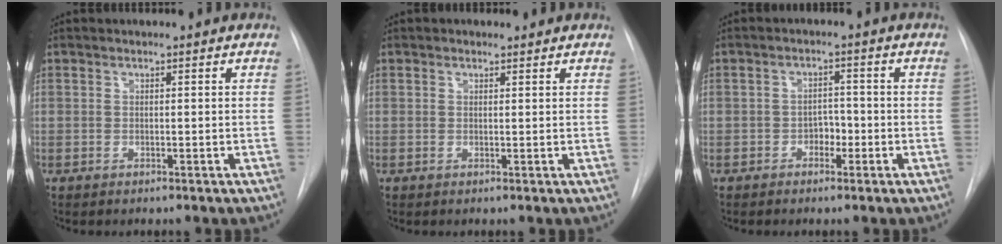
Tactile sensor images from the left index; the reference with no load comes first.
{"total": 0.8, "force": [0.6, 0.5, 0.0], "torque": [0.000, 0.001, 0.004]}
{"total": 2.6, "force": [-1.2, 1.7, 1.5], "torque": [-0.015, 0.007, -0.021]}